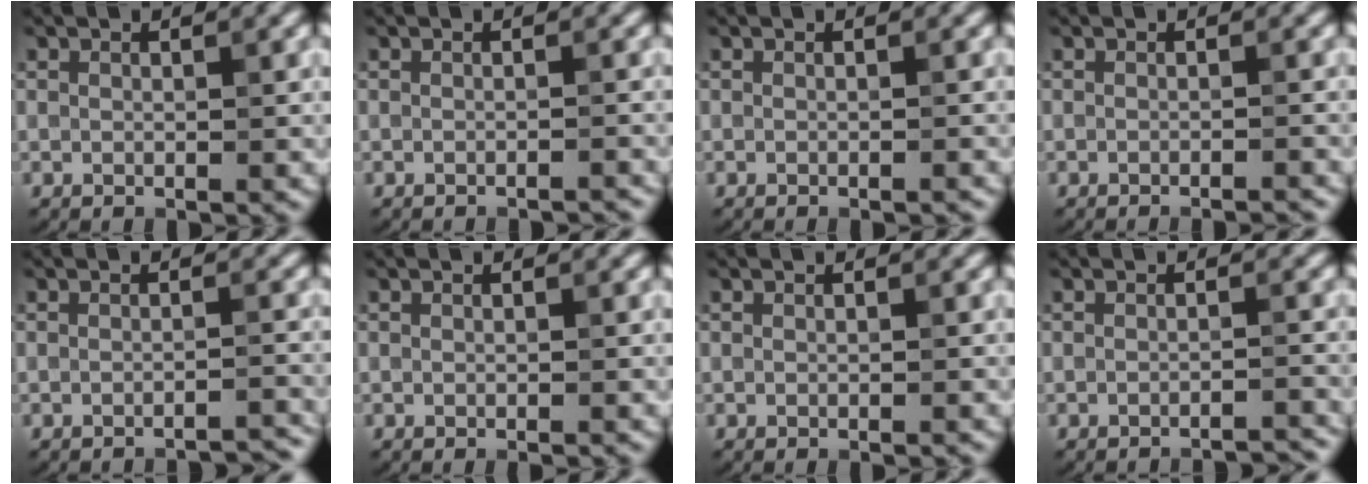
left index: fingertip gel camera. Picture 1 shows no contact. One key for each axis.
{"total": 1.6, "fx": -1.5, "fy": 0.3, "fz": 0.6, "tx": 0.007, "ty": 0.001, "tz": -0.023}
{"total": 0.9, "fx": -0.6, "fy": 0.2, "fz": 0.6, "tx": -0.002, "ty": -0.003, "tz": -0.015}
{"total": 1.9, "fx": -1.6, "fy": 0.4, "fz": 1.0, "tx": -0.002, "ty": -0.001, "tz": -0.026}
{"total": 3.2, "fx": -3.0, "fy": 0.4, "fz": 1.1, "tx": -0.006, "ty": 0.016, "tz": -0.040}
{"total": 0.6, "fx": -0.4, "fy": 0.1, "fz": 0.4, "tx": -0.004, "ty": -0.003, "tz": -0.006}
{"total": 0.6, "fx": -0.4, "fy": 0.1, "fz": 0.4, "tx": -0.003, "ty": -0.002, "tz": -0.006}
{"total": 3.3, "fx": -3.1, "fy": 0.4, "fz": 1.1, "tx": -0.006, "ty": 0.014, "tz": -0.040}